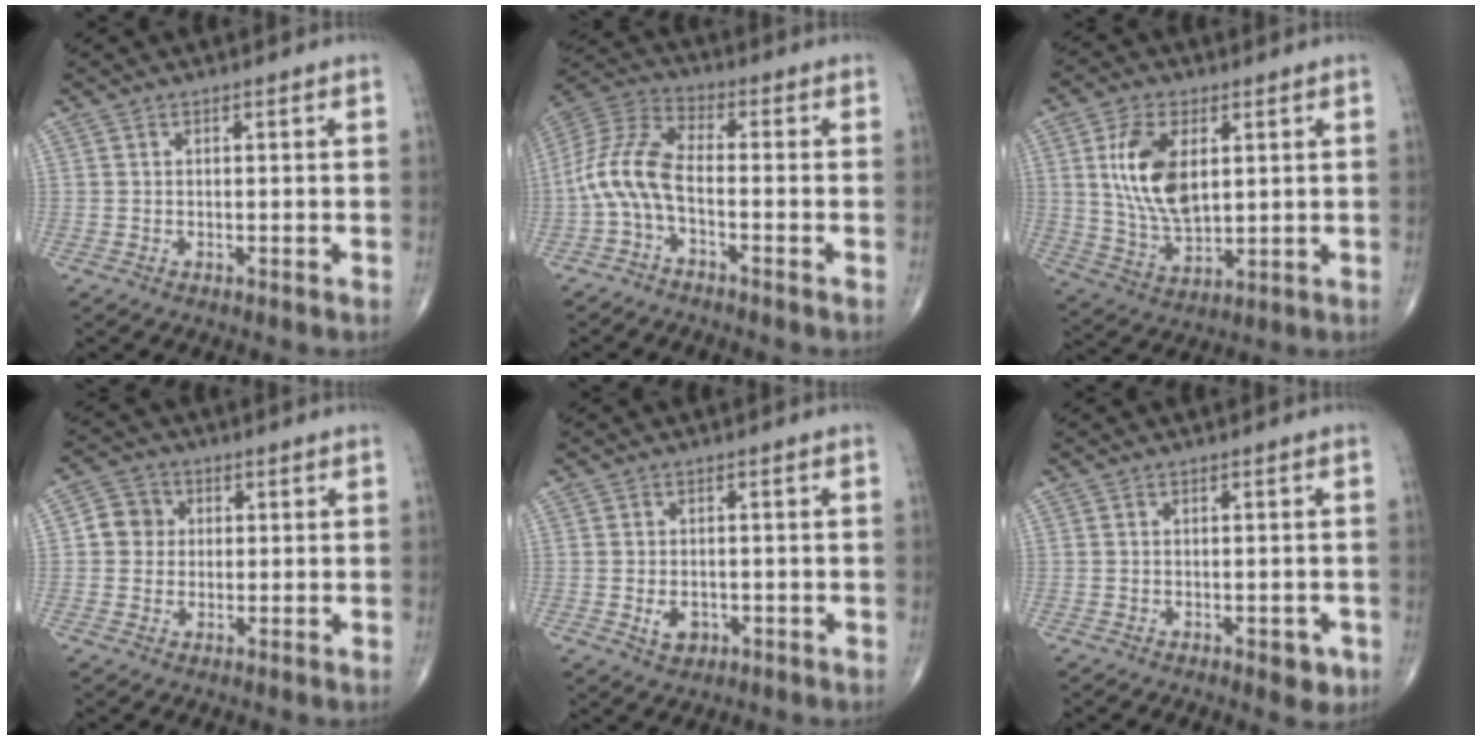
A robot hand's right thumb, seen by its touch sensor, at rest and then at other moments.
{"total": 9.6, "force": [-2.7, 4.0, 8.3], "torque": [-0.183, 0.040, -0.066]}
{"total": 12.9, "force": [3.0, 7.0, 10.5], "torque": [-0.192, -0.016, 0.063]}
{"total": 5.0, "force": [0.6, 4.7, 1.6], "torque": [-0.006, 0.007, 0.001]}
{"total": 3.3, "force": [-0.9, 2.4, 2.1], "torque": [-0.028, 0.002, -0.007]}
{"total": 3.0, "force": [-1.3, 1.6, 2.2], "torque": [-0.014, 0.003, -0.013]}